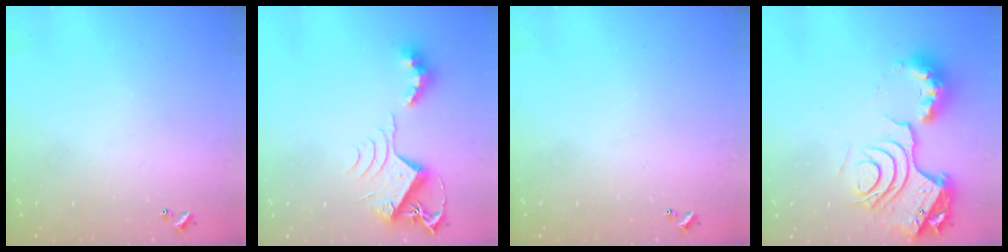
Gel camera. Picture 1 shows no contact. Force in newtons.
{"total": 12.8, "press": 12.8, "slide": 1.0}
{"total": 0.0}
{"total": 14.9, "press": 14.8, "slide": 1.3}